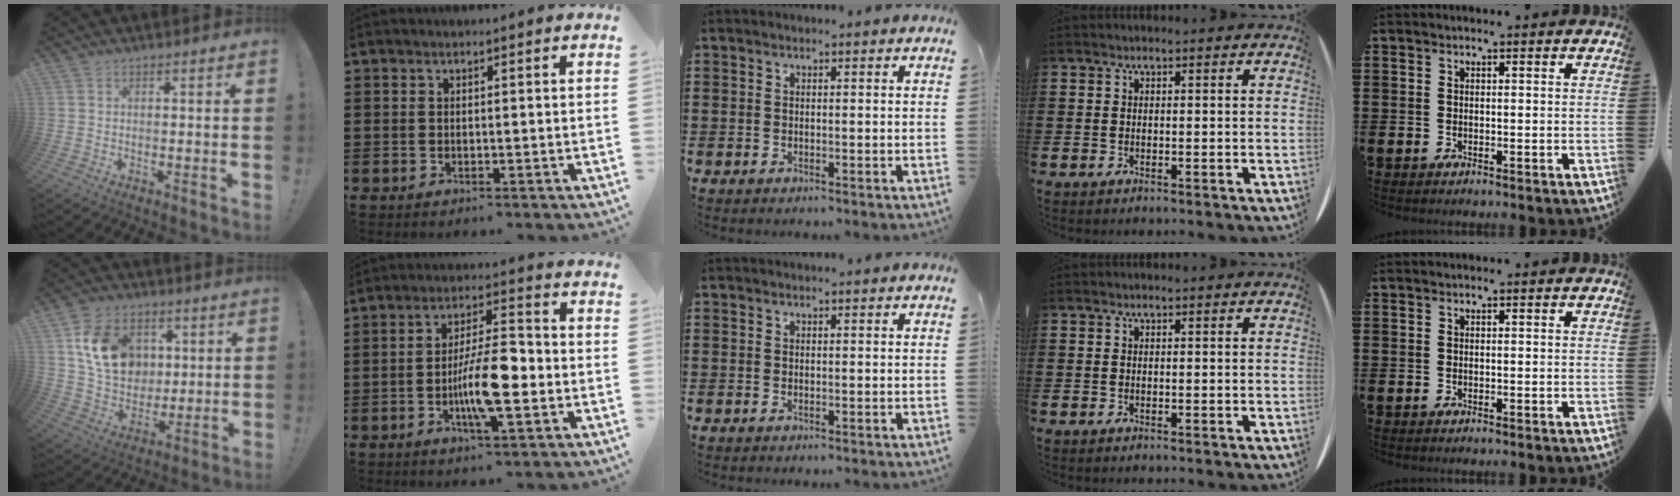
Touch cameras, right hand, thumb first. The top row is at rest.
{"thumb": {"total": 15.9, "force": [5.1, 12.4, 8.5], "torque": [-0.137, -0.011, 0.106]}, "index": {"total": 9.9, "force": [-2.5, 2.8, 9.2], "torque": [-0.164, -0.003, -0.047]}}